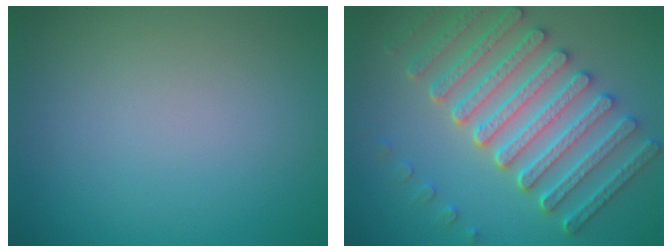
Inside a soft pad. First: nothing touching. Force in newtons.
{"total": 7.7, "press": 6.5, "slide": 4.0}